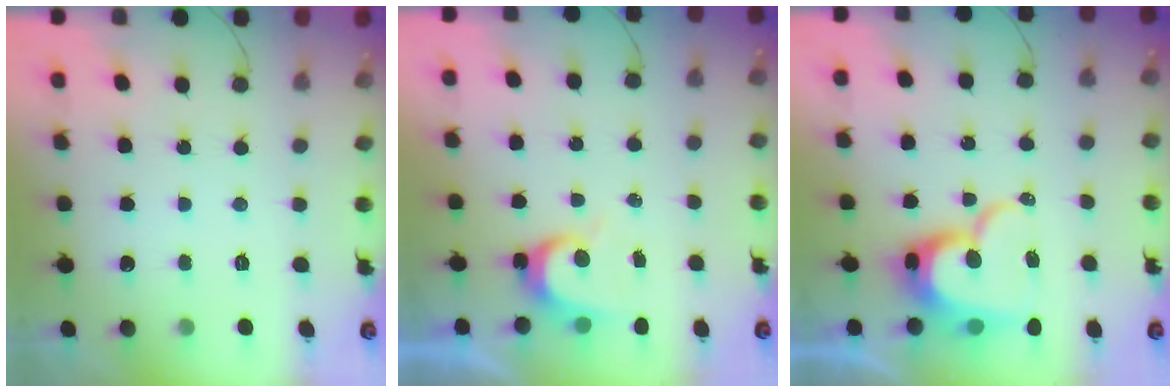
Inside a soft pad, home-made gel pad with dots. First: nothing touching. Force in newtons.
{"total": 5.5, "press": 5.5, "slide": 0.3}
{"total": 15.2, "press": 15.1, "slide": 1.5}